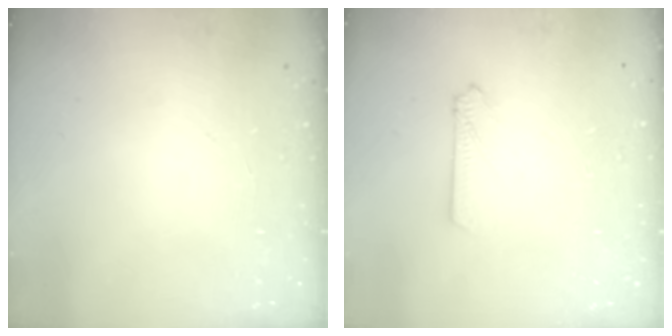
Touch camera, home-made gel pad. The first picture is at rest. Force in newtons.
{"total": 2.6, "press": 2.6, "slide": 0.3}